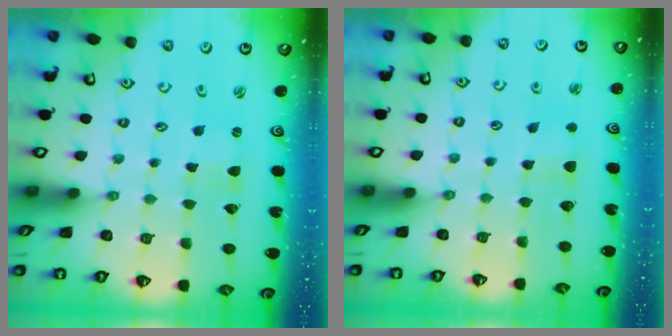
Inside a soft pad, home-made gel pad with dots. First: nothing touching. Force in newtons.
{"total": 4.7, "press": 4.6, "slide": 0.7}